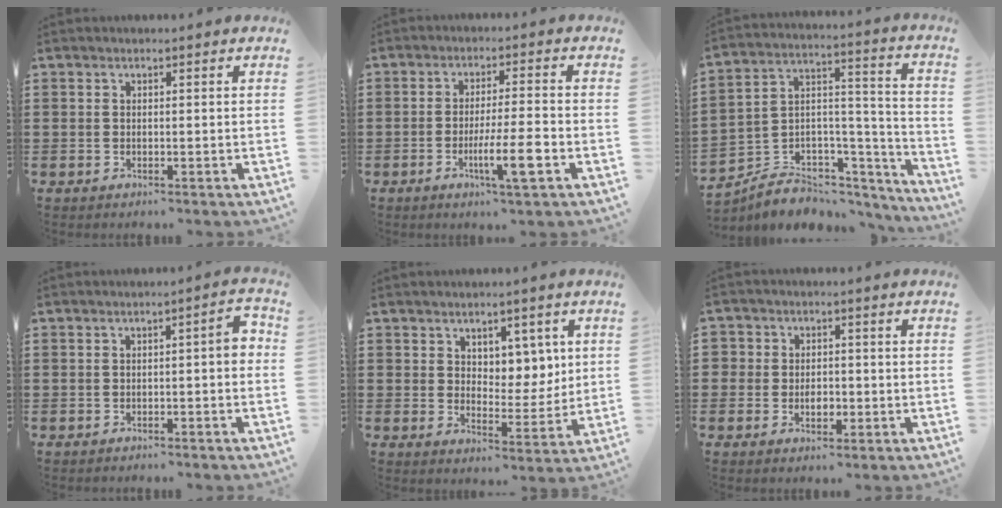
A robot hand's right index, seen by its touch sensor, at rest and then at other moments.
{"total": 7.7, "force": [-2.8, 0.8, 7.1], "torque": [-0.134, -0.015, -0.053]}
{"total": 5.0, "force": [-4.0, 3.0, 0.2], "torque": [-0.009, -0.004, -0.071]}
{"total": 2.7, "force": [-0.7, 0.4, 2.5], "torque": [-0.036, 0.001, -0.019]}
{"total": 5.3, "force": [3.3, 3.7, 1.8], "torque": [-0.037, -0.003, 0.056]}
{"total": 2.8, "force": [-0.5, 2.5, 1.1], "torque": [-0.030, 0.007, -0.014]}